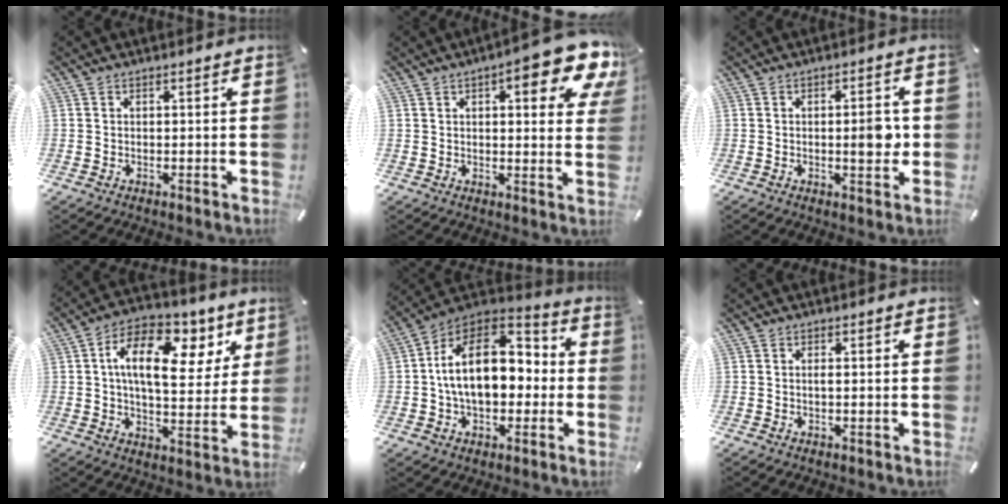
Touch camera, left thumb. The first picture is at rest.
{"total": 13.4, "force": [6.8, 4.9, 10.5], "torque": [-0.133, -0.032, 0.109]}
{"total": 6.2, "force": [-0.1, 2.4, 5.7], "torque": [-0.076, -0.003, -0.007]}
{"total": 17.4, "force": [6.4, 9.7, 13.0], "torque": [-0.208, -0.018, 0.109]}
{"total": 19.0, "force": [0.5, 13.0, 13.9], "torque": [-0.239, 0.010, 0.008]}
{"total": 0.8, "force": [0.0, 0.0, 0.8], "torque": [-0.016, -0.002, 0.000]}